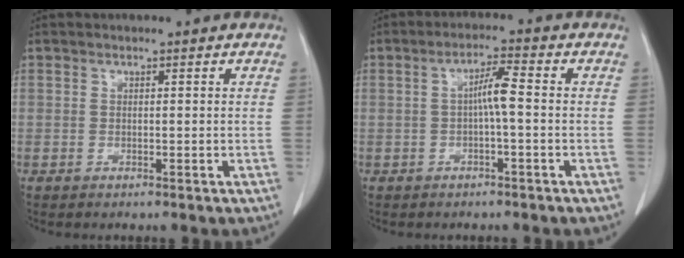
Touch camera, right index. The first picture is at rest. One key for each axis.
{"total": 4.0, "fx": -0.2, "fy": 0.1, "fz": 4.0, "tx": -0.070, "ty": 0.009, "tz": -0.002}